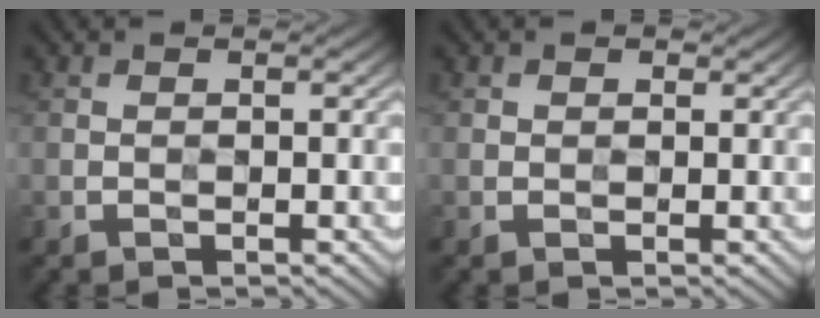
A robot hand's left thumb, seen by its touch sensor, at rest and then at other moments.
{"total": 0.7, "force": [0.4, 0.5, -0.2], "torque": [0.005, -0.003, 0.006]}